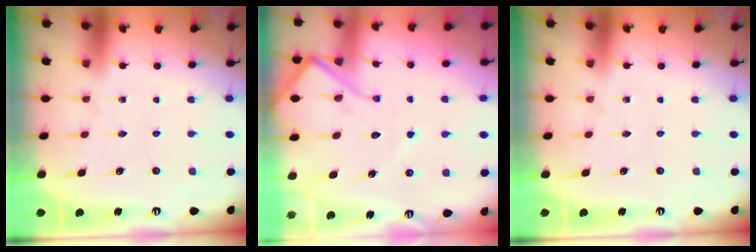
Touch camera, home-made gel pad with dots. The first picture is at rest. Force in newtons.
{"total": 10.9, "press": 10.9, "slide": 1.0}
{"total": 0.0}